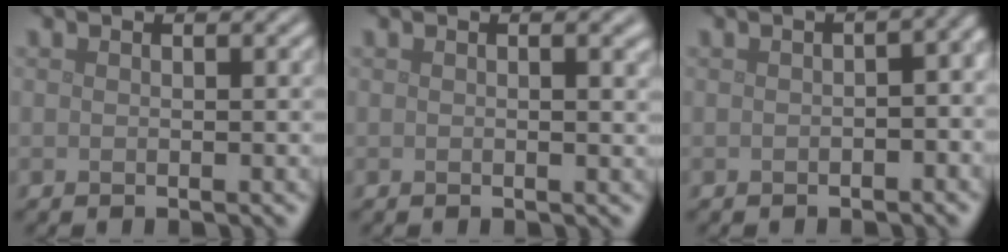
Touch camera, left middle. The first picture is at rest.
{"total": 1.4, "force": [0.3, 0.3, 1.3], "torque": [-0.015, 0.002, 0.003]}
{"total": 4.2, "force": [-0.4, 2.1, 3.6], "torque": [-0.023, 0.004, 0.001]}